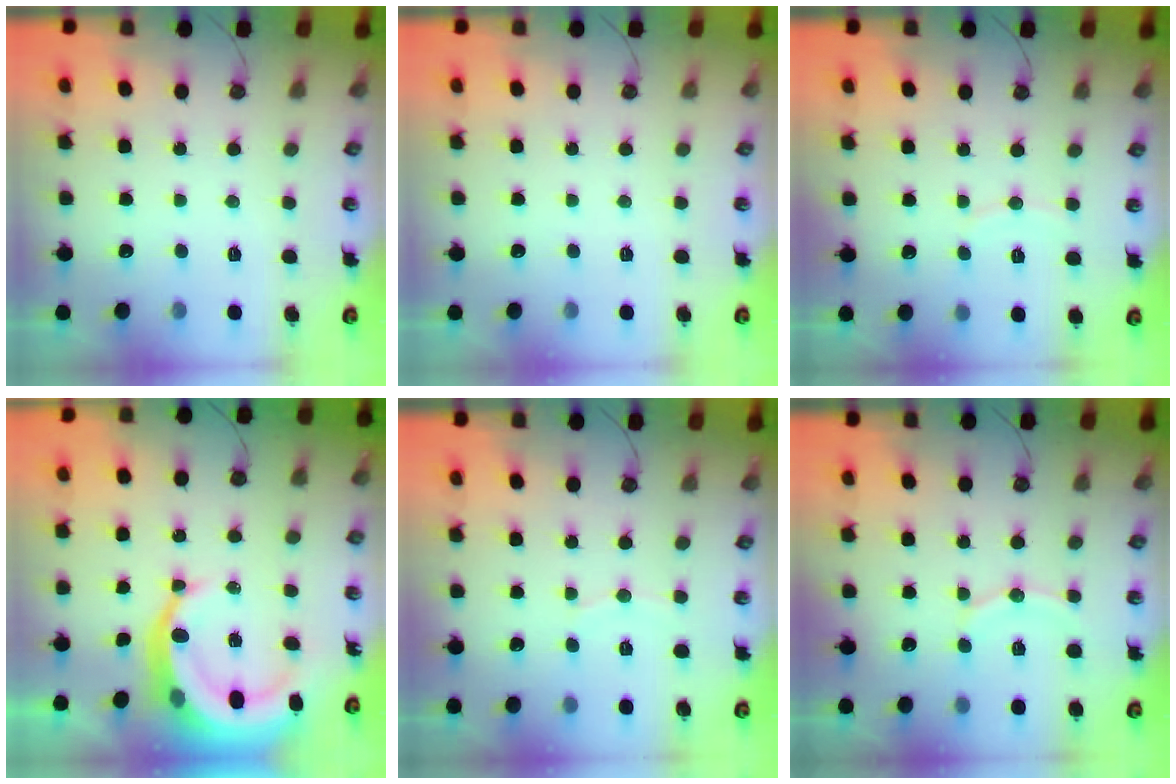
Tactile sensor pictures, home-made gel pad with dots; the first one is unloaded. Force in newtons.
{"total": 0.0}
{"total": 4.2, "press": 4.1, "slide": 0.6}
{"total": 12.7, "press": 12.6, "slide": 1.6}
{"total": 4.9, "press": 4.9, "slide": 0.2}
{"total": 9.6, "press": 9.2, "slide": 2.8}